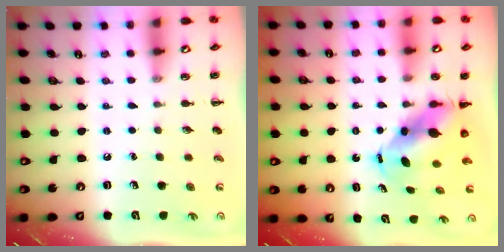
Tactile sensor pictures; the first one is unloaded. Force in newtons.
{"total": 7.2, "press": 6.9, "slide": 2.0}